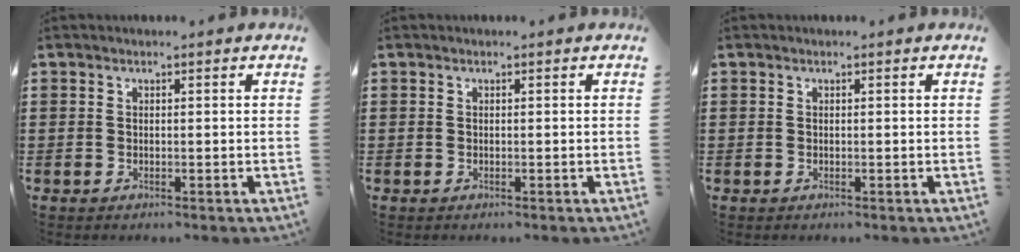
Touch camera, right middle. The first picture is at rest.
{"total": 0.0}
{"total": 0.0}